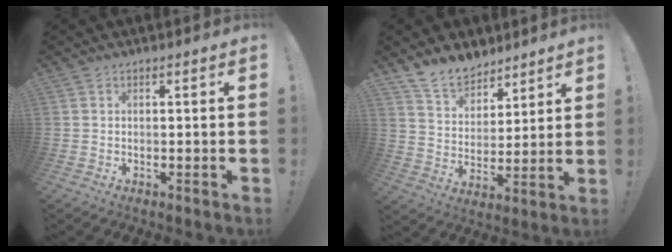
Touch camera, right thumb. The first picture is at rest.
{"total": 11.7, "force": [9.7, 6.1, 2.5], "torque": [-0.047, -0.074, 0.189]}